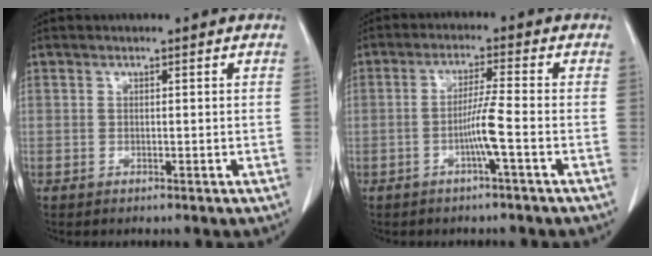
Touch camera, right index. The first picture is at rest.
{"total": 4.8, "force": [-1.6, -0.8, 4.4], "torque": [-0.086, 0.001, -0.031]}